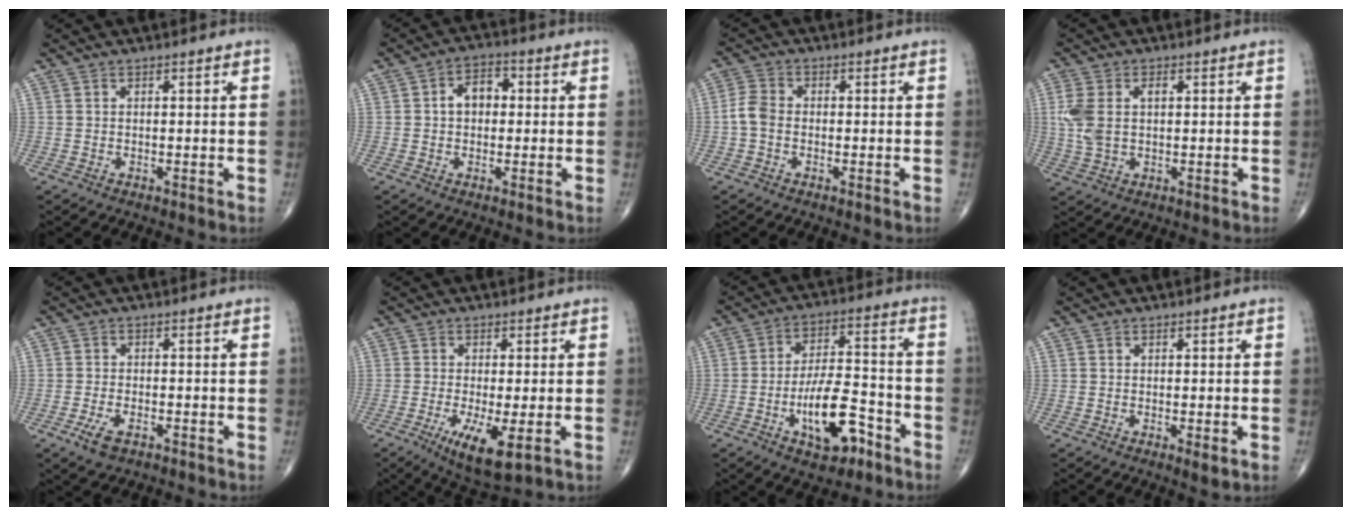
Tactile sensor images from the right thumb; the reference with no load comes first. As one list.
[{"total": 5.5, "force": [0.4, 3.9, 3.9], "torque": [-0.048, 0.019, -0.003]}, {"total": 3.8, "force": [-0.8, 2.7, 2.6], "torque": [-0.054, 0.010, -0.025]}, {"total": 7.2, "force": [1.1, 4.3, 5.6], "torque": [-0.135, 0.014, 0.026]}, {"total": 3.7, "force": [-1.9, 1.8, 2.6], "torque": [-0.054, 0.005, -0.033]}, {"total": 8.2, "force": [-2.6, 2.2, 7.5], "torque": [-0.135, -0.022, -0.039]}, {"total": 12.7, "force": [-5.7, 5.5, 9.8], "torque": [-0.149, 0.040, -0.091]}, {"total": 1.3, "force": [-0.1, 0.4, 1.2], "torque": [-0.021, -0.006, -0.002]}]